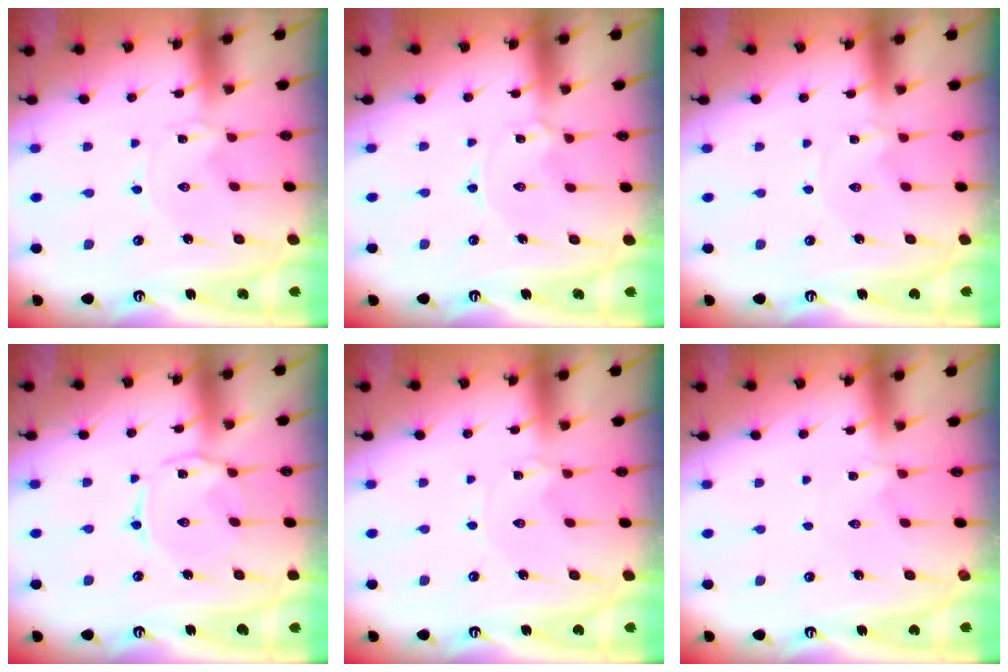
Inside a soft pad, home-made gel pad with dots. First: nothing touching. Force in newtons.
{"total": 1.6, "press": 1.5, "slide": 0.2}
{"total": 0.0}
{"total": 2.7, "press": 2.7, "slide": 0.4}
{"total": 0.0}
{"total": 0.6, "press": 0.5, "slide": 0.2}